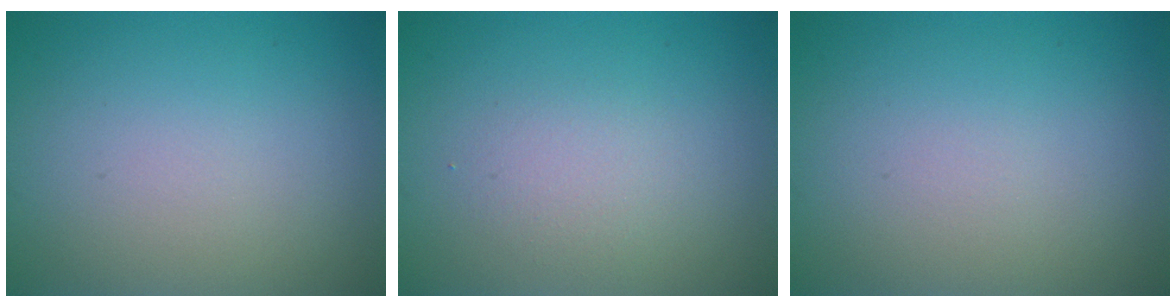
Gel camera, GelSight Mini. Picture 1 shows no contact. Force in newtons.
{"total": 1.6, "press": 1.6, "slide": 0.1}
{"total": 0.0}